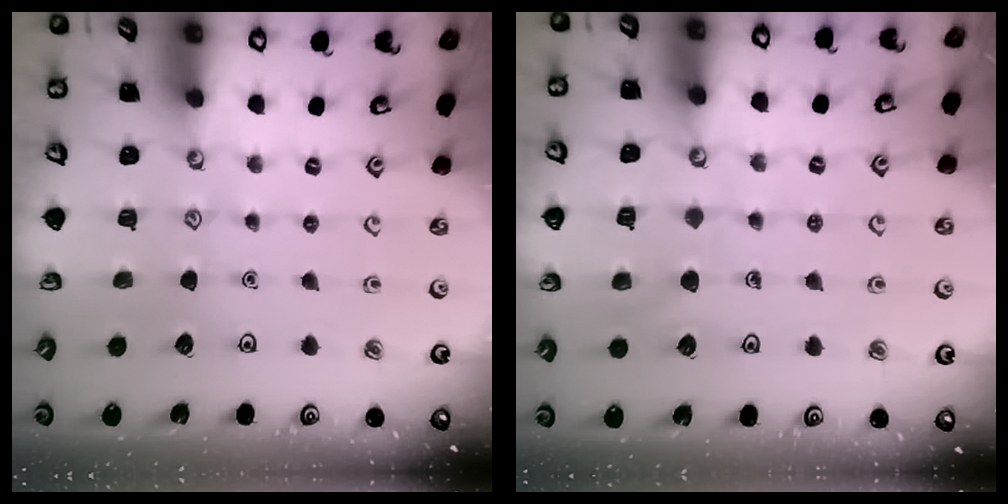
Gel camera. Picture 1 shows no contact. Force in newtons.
{"total": 6.3, "press": 6.3, "slide": 0.6}